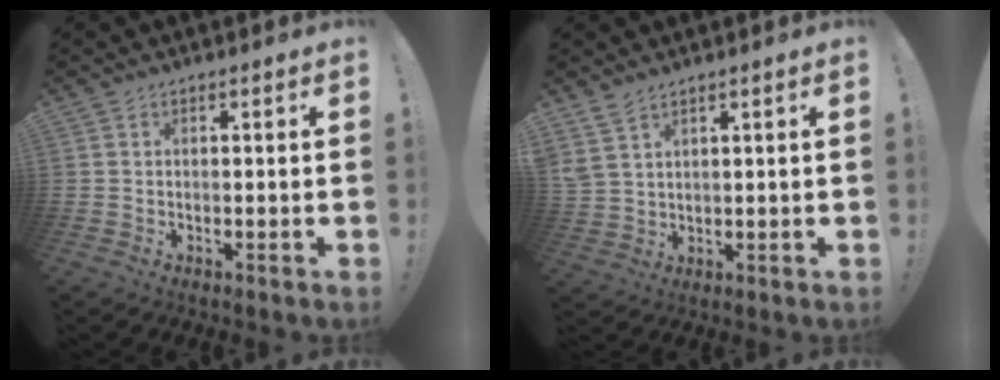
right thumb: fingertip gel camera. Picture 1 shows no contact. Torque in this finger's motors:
{"motor_torque": [0.11, 0.14, 0.67, 0.18, 0.08]}